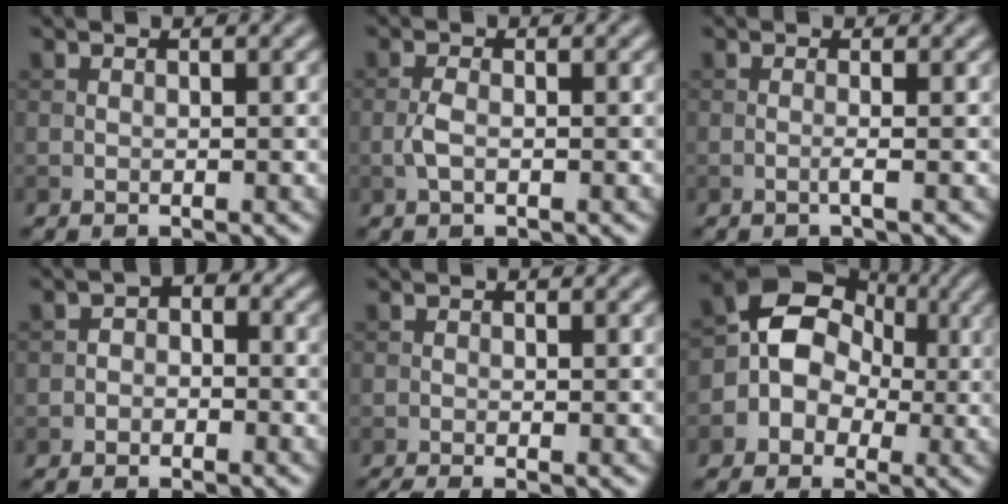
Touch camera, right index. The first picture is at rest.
{"total": 1.5, "force": [-0.5, 0.5, 1.3], "torque": [-0.031, 0.000, -0.014]}
{"total": 1.1, "force": [-0.3, 0.2, 1.0], "torque": [-0.017, -0.001, -0.012]}
{"total": 1.8, "force": [-0.9, 1.2, 0.8], "torque": [-0.007, 0.005, -0.020]}
{"total": 2.1, "force": [-1.2, 0.5, 1.7], "torque": [-0.023, -0.010, -0.025]}
{"total": 6.8, "force": [-0.2, 6.1, 3.0], "torque": [-0.027, 0.019, -0.029]}